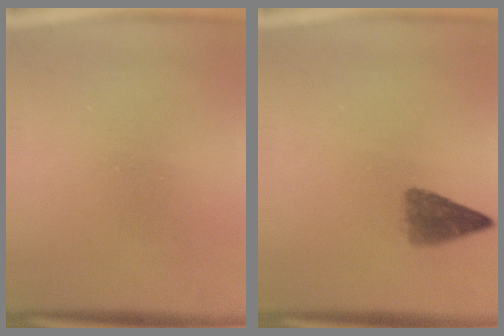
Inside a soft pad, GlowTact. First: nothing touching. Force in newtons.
{"total": 2.7}